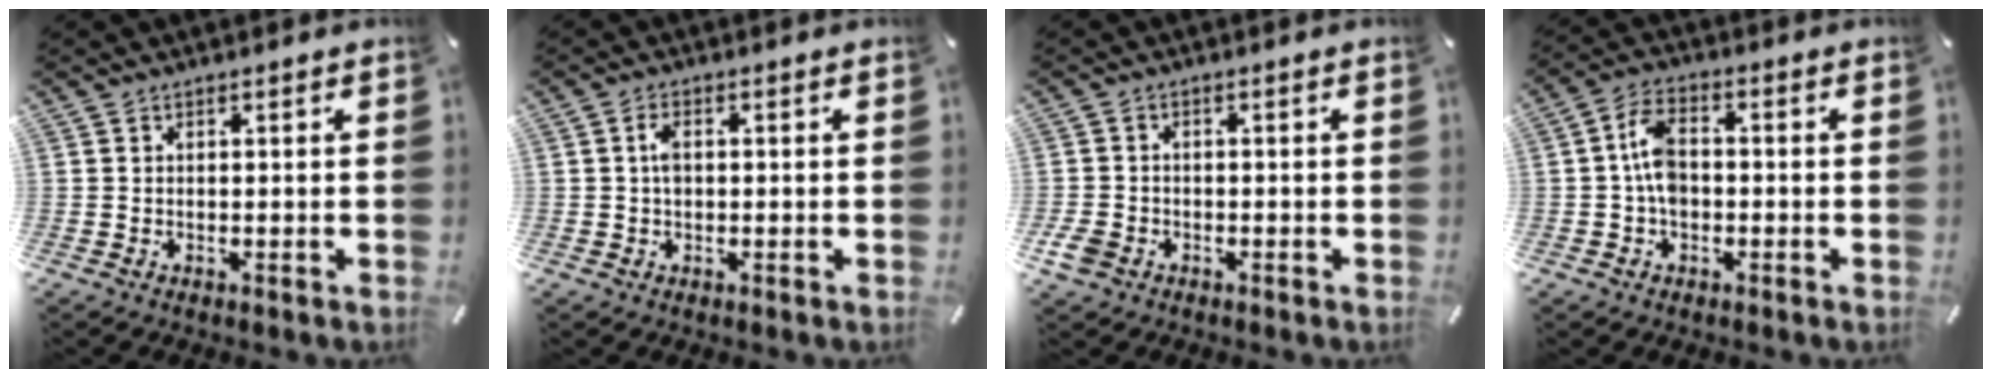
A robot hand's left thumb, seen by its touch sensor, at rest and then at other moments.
{"total": 2.7, "force": [0.2, 1.6, 2.2], "torque": [-0.044, 0.005, 0.002]}
{"total": 3.5, "force": [-1.7, 2.6, 1.7], "torque": [-0.045, 0.002, -0.035]}
{"total": 6.4, "force": [-0.6, 4.0, 4.9], "torque": [-0.101, 0.010, -0.012]}